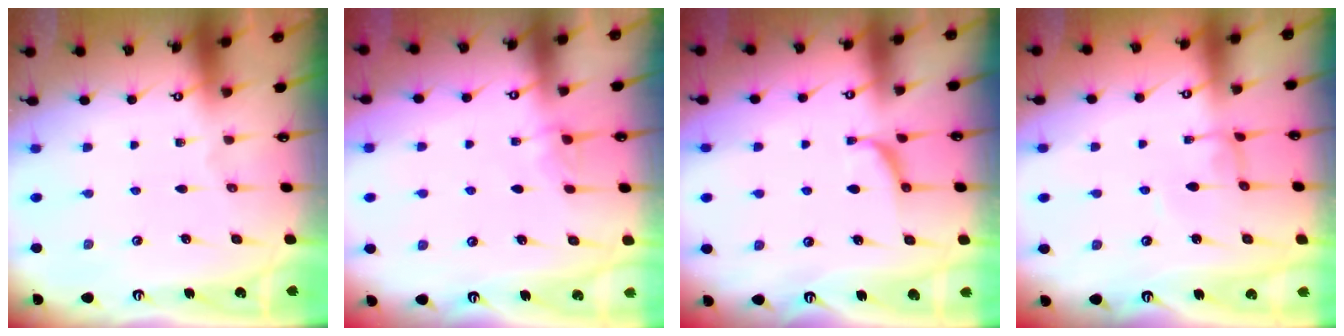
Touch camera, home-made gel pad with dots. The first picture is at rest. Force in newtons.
{"total": 1.8, "press": 1.8, "slide": 0.4}
{"total": 1.2, "press": 1.2, "slide": 0.4}
{"total": 2.0, "press": 2.0, "slide": 0.1}